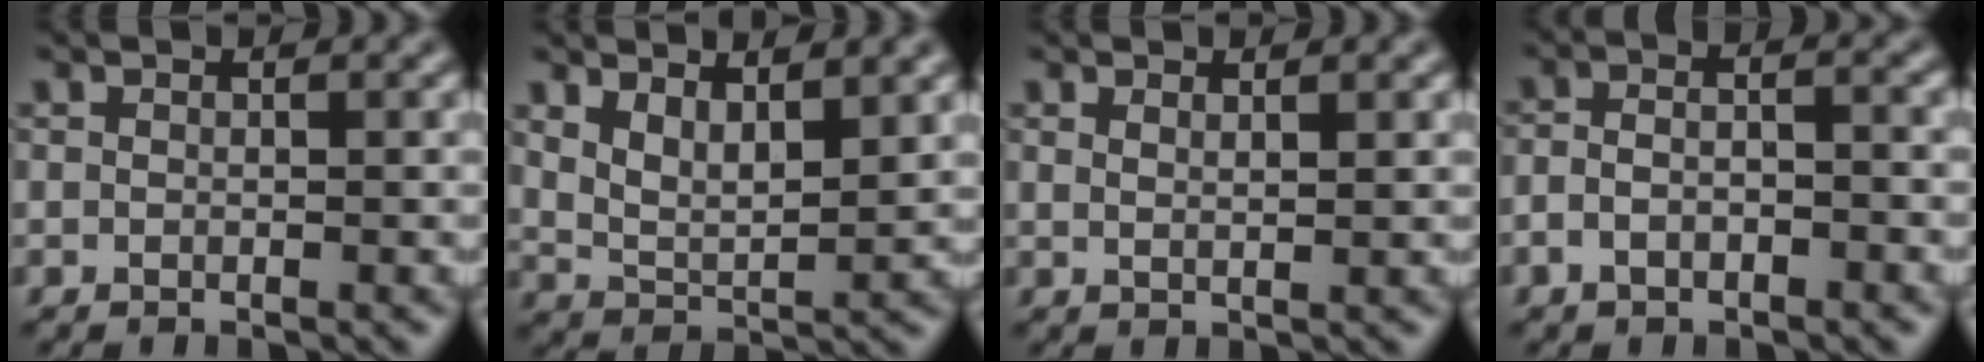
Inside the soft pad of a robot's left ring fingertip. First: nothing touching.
{"total": 4.0, "force": [2.3, 1.6, 2.8], "torque": [-0.061, -0.013, 0.047]}
{"total": 1.3, "force": [0.7, 0.4, 0.9], "torque": [-0.012, -0.002, 0.010]}
{"total": 3.2, "force": [-1.4, 1.5, 2.5], "torque": [-0.045, -0.004, -0.024]}